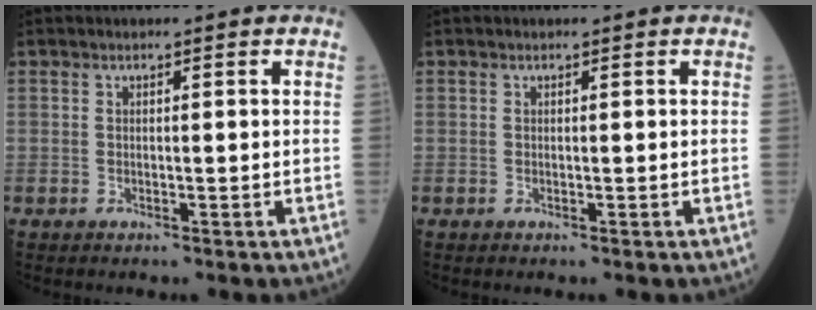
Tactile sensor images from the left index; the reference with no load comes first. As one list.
[{"total": 0.0}]